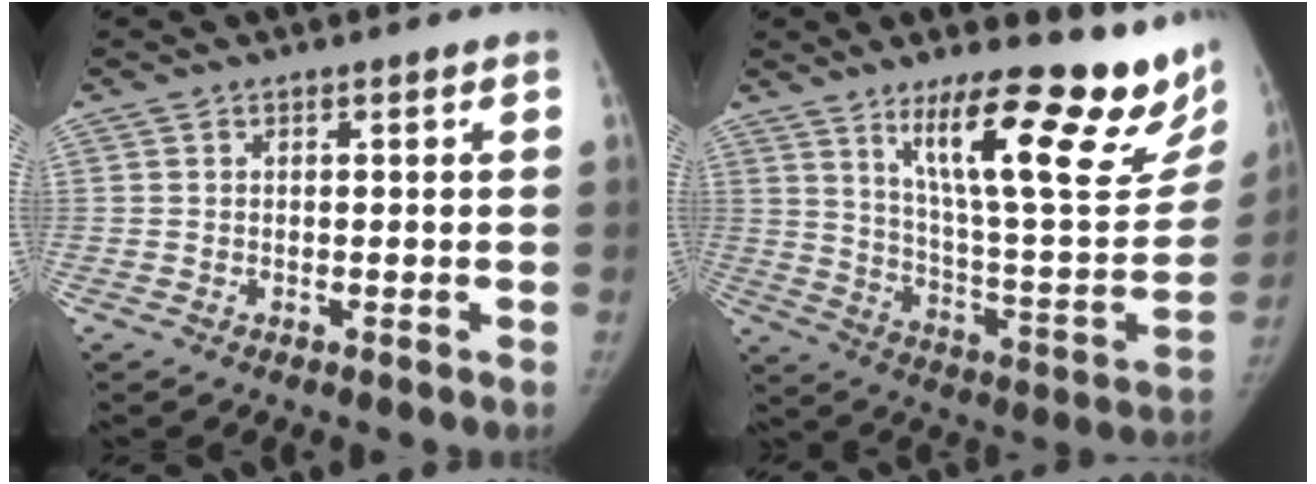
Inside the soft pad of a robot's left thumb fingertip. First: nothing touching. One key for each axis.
{"total": 28.3, "fx": 17.4, "fy": 7.1, "fz": 21.2, "tx": -0.262, "ty": -0.082, "tz": 0.270}